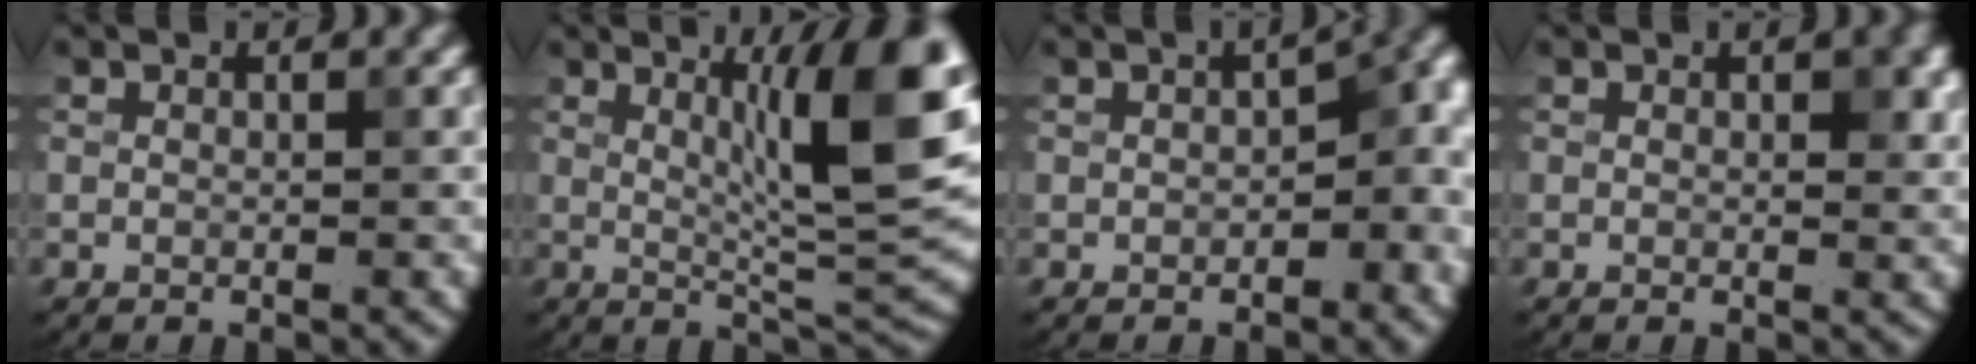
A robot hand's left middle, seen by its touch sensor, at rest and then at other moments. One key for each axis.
{"total": 9.4, "fx": 2.9, "fy": 1.8, "fz": 8.8, "tx": -0.124, "ty": 0.001, "tz": 0.054}
{"total": 7.9, "fx": -0.2, "fy": 4.8, "fz": 6.2, "tx": -0.046, "ty": 0.003, "tz": 0.006}
{"total": 1.6, "fx": 0.5, "fy": 1.1, "fz": 1.1, "tx": -0.014, "ty": -0.002, "tz": 0.009}